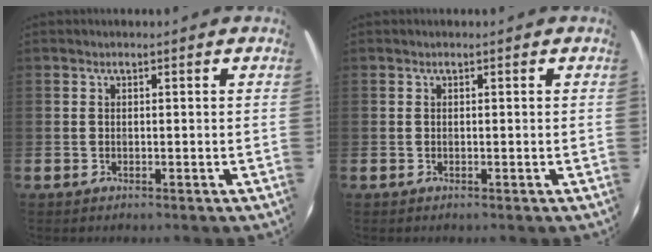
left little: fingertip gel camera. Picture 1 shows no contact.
{"total": 0.0}